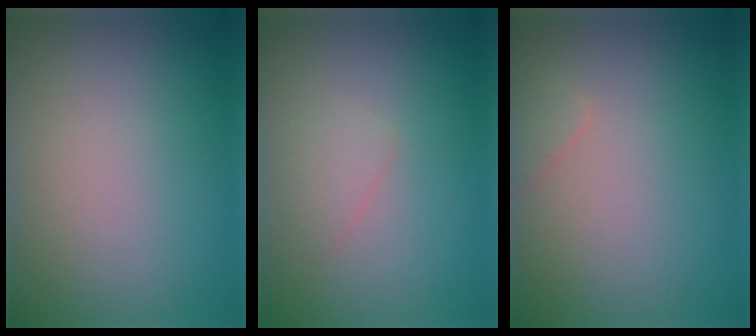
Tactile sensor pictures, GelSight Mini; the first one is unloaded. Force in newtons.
{"total": 1.3, "press": 1.3, "slide": 0.0}
{"total": 0.9, "press": 0.9, "slide": 0.1}